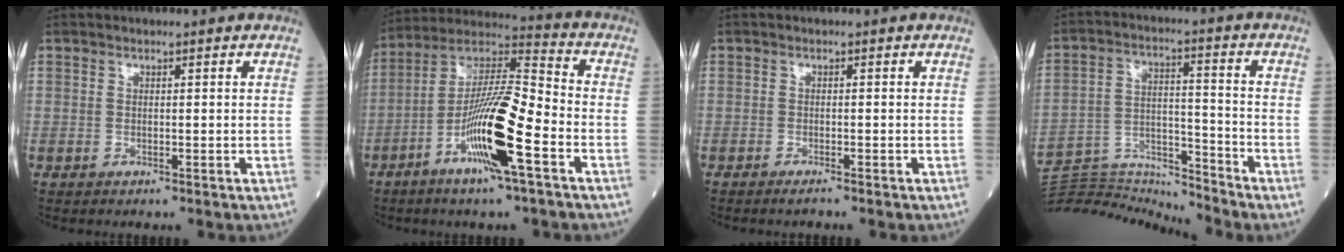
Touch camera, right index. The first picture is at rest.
{"total": 15.4, "force": [-6.0, 1.1, 14.1], "torque": [-0.269, -0.001, -0.114]}
{"total": 1.1, "force": [-1.0, -0.1, 0.6], "torque": [-0.012, -0.001, -0.018]}
{"total": 13.2, "force": [-13.1, -1.2, 0.0], "torque": [0.001, 0.041, -0.231]}